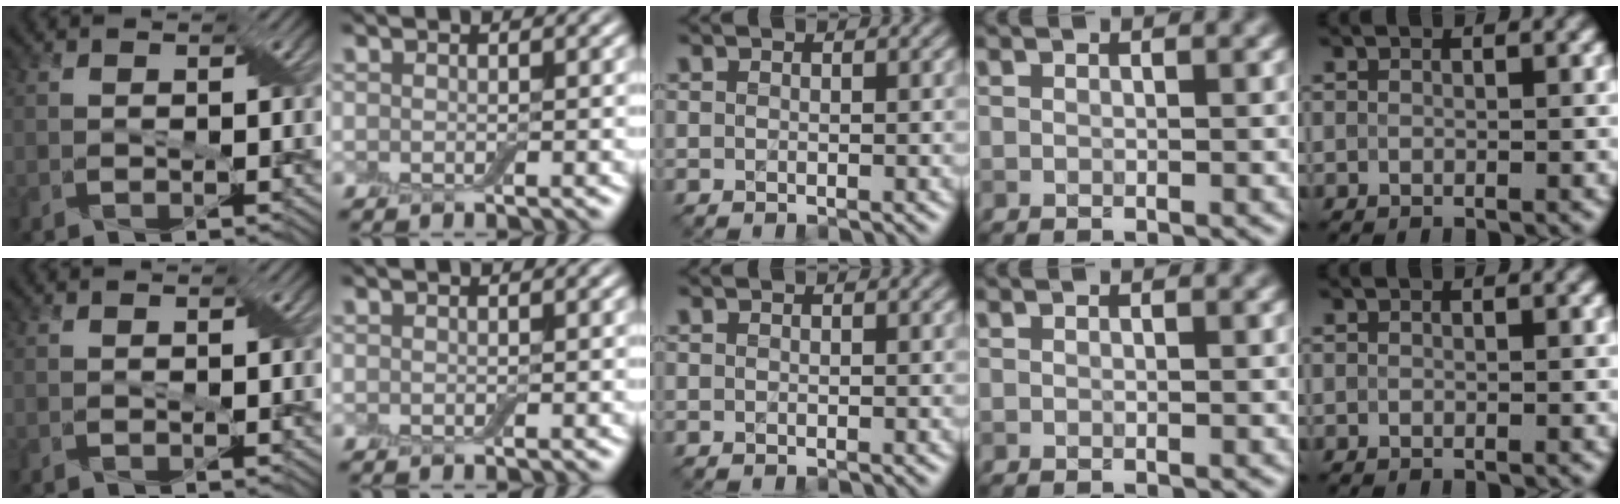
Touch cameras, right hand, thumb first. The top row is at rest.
{}